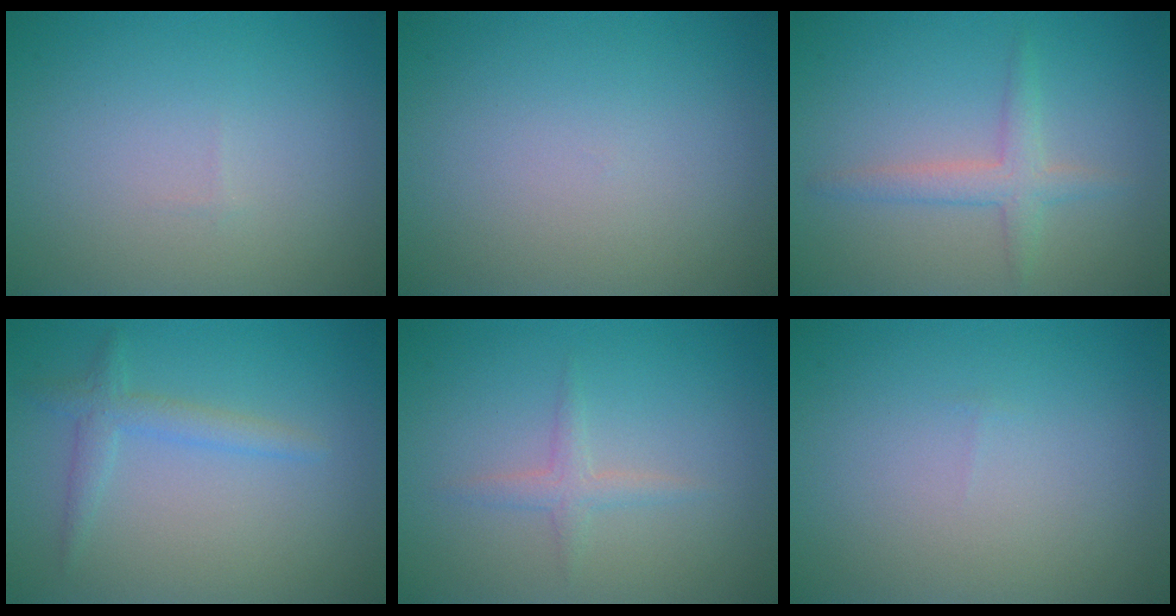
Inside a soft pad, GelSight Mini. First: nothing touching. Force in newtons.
{"total": 0.0}
{"total": 2.2, "press": 2.2, "slide": 0.0}
{"total": 2.0, "press": 2.0, "slide": 0.1}
{"total": 1.9, "press": 1.9, "slide": 0.1}
{"total": 0.0}